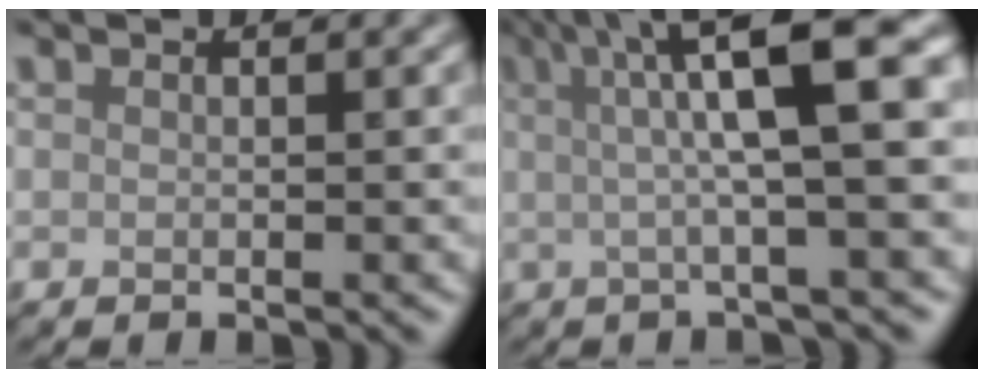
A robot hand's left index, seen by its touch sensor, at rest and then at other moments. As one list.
[{"total": 9.3, "force": [2.4, 1.8, 8.8], "torque": [-0.117, 0.021, 0.029]}]